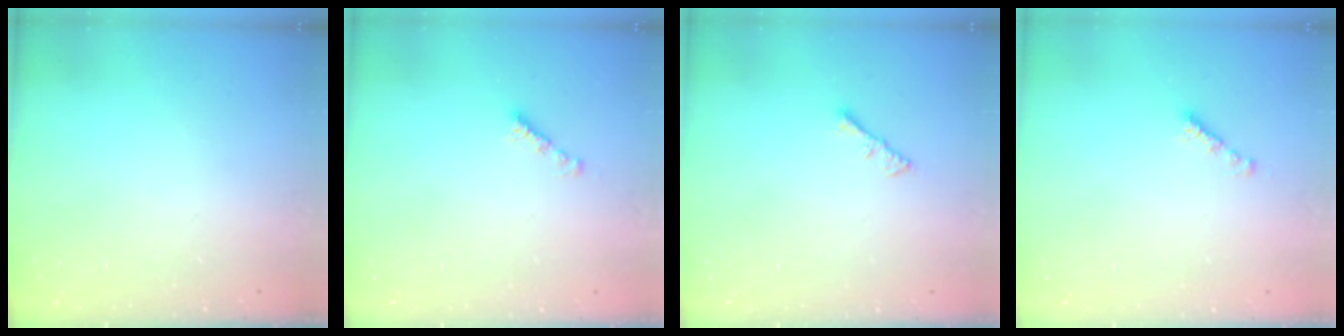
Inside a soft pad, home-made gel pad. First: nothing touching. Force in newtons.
{"total": 2.1, "press": 2.1, "slide": 0.3}
{"total": 1.3, "press": 1.2, "slide": 0.4}
{"total": 2.1, "press": 2.1, "slide": 0.3}